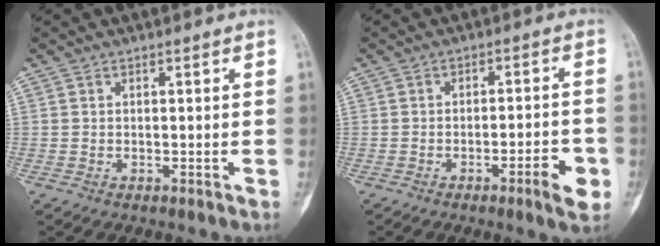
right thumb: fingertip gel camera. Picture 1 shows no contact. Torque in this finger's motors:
{"motor_torque": [-0.14, -0.06, 0.01, -0.09, 0.07]}